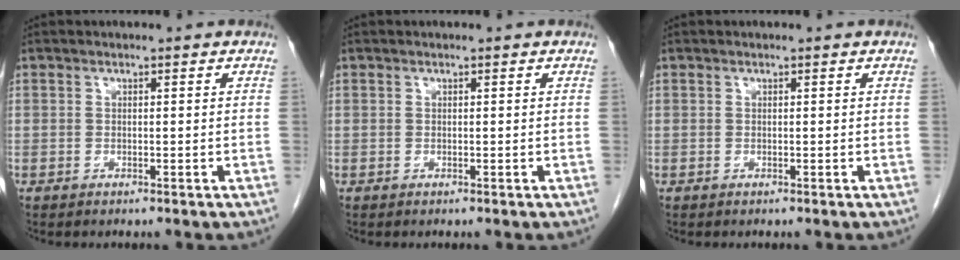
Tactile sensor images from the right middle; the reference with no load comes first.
{"total": 0.0}
{"total": 0.0}